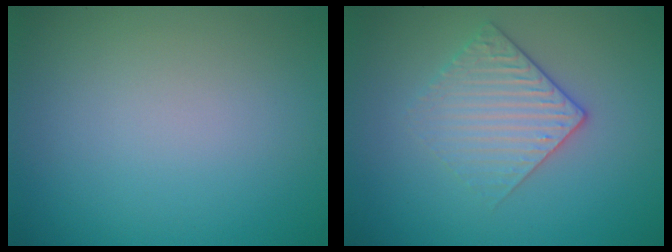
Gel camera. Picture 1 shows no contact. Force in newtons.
{"total": 2.9, "press": 2.6, "slide": 1.2}